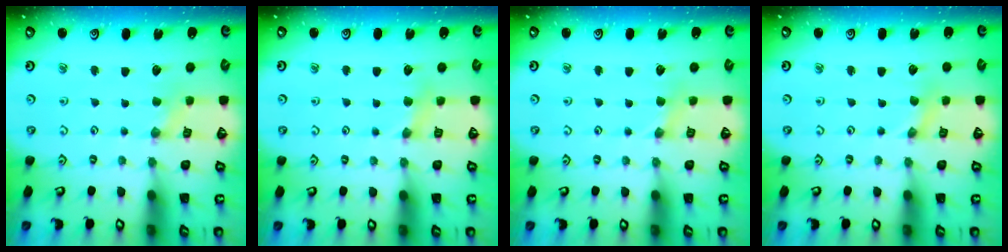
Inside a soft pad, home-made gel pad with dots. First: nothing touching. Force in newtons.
{"total": 4.8, "press": 4.8, "slide": 0.5}
{"total": 2.1, "press": 2.0, "slide": 0.4}
{"total": 0.0}